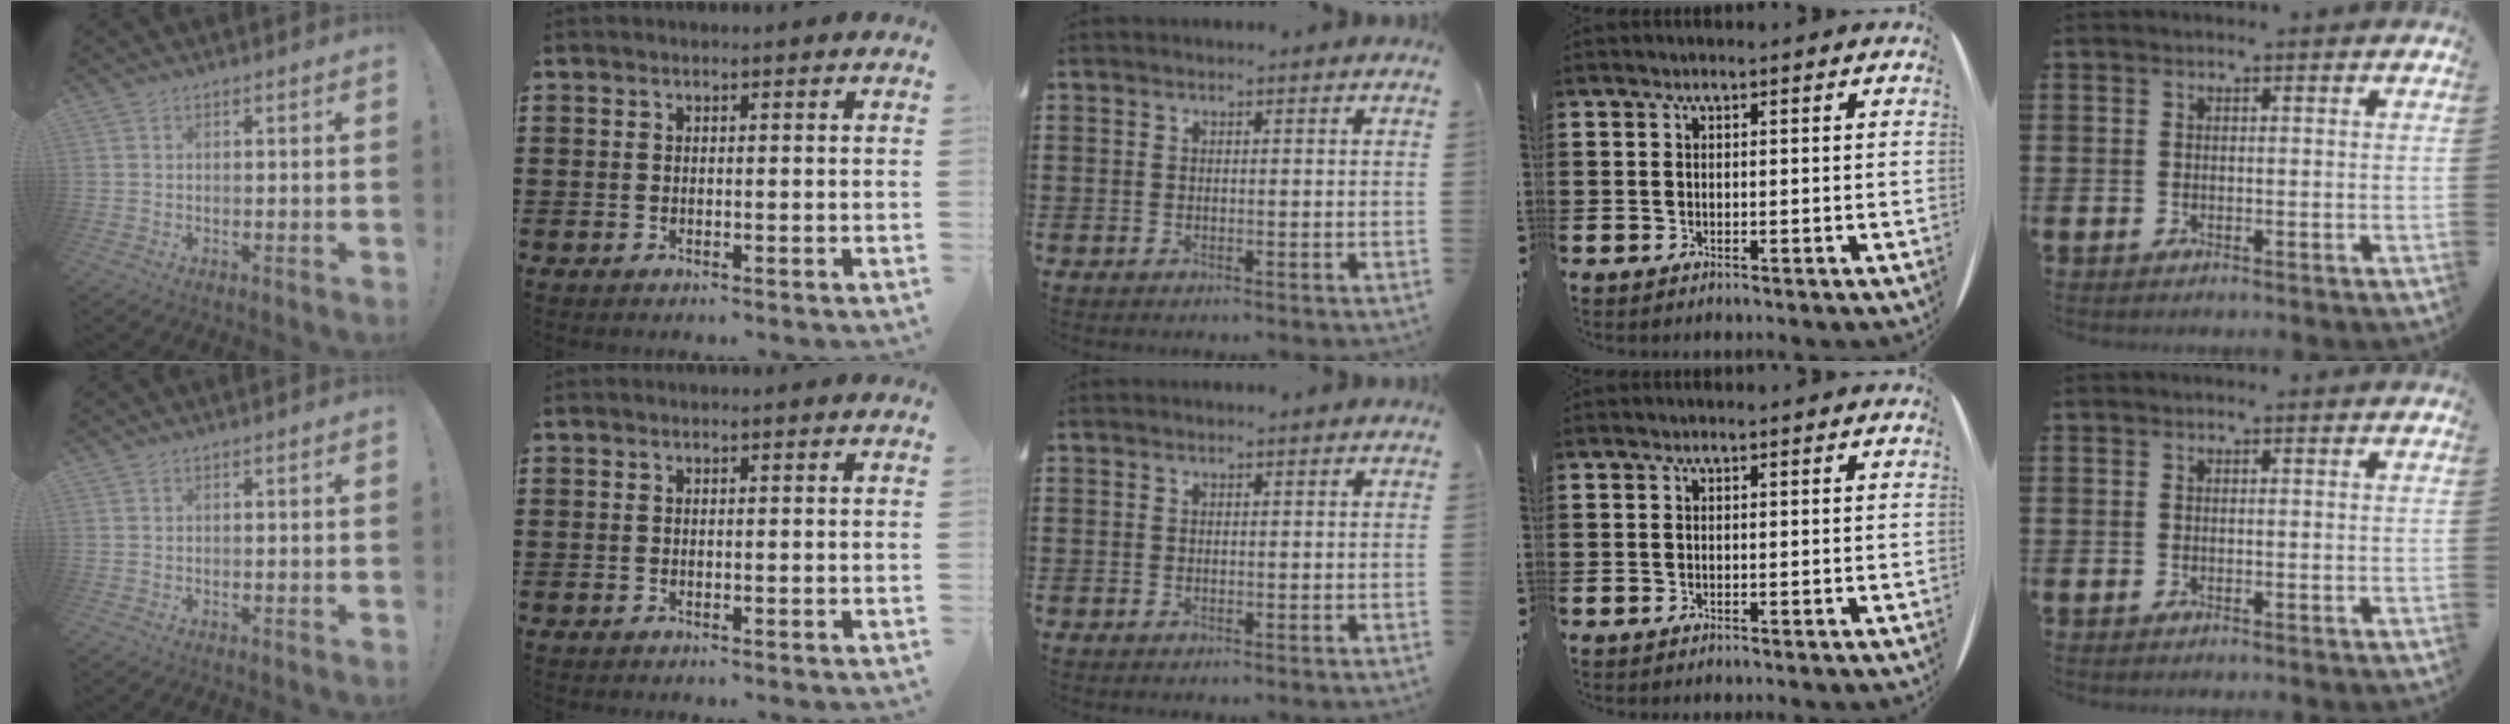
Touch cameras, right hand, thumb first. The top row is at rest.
{}